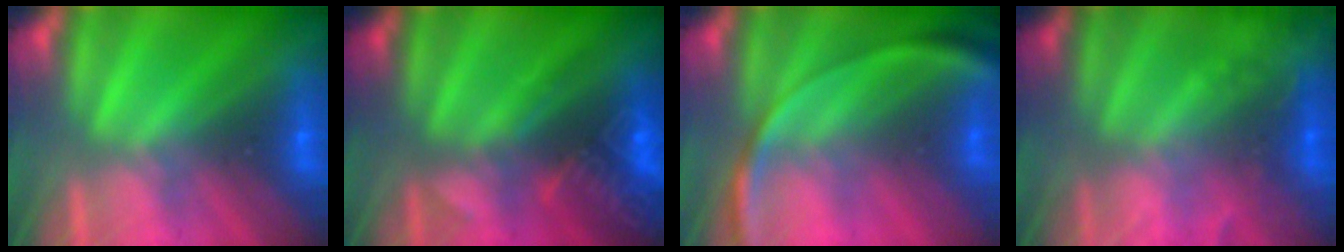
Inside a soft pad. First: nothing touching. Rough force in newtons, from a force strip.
{"total": 2.9}
{"total": 2.8}
{"total": 2.2}